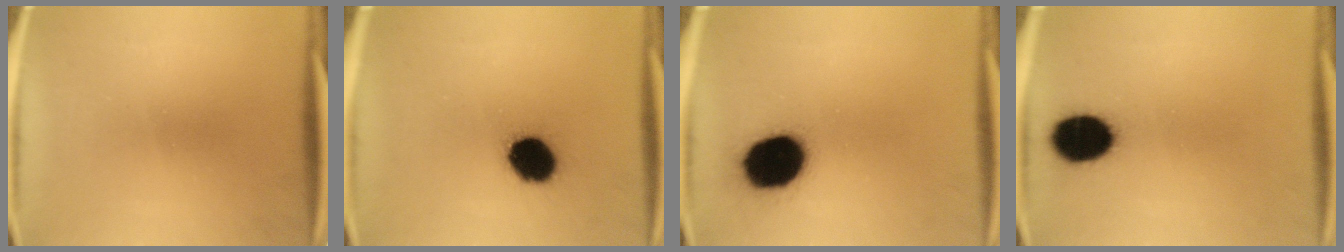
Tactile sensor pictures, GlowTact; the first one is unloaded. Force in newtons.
{"total": 11.9}
{"total": 17.4}
{"total": 12.0}